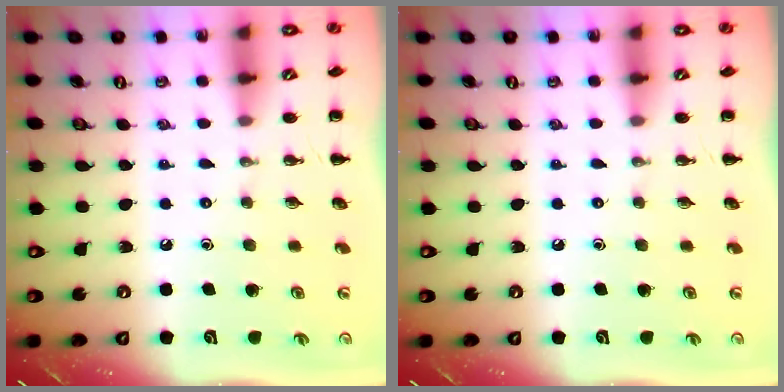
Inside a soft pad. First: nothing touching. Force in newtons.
{"total": 0.0}